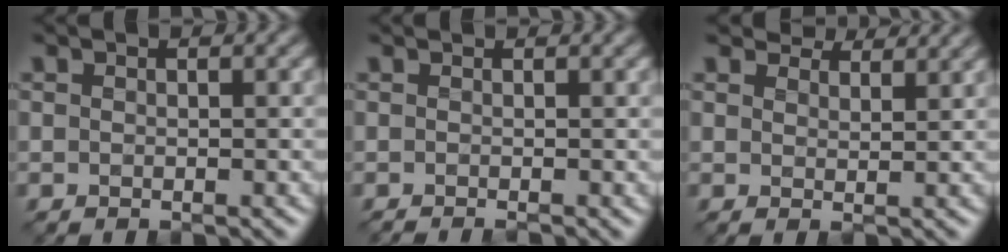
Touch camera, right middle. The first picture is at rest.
{"total": 1.4, "force": [-0.3, 0.4, 1.3], "torque": [-0.008, -0.006, -0.014]}
{"total": 4.4, "force": [4.0, 1.1, 1.3], "torque": [-0.032, 0.003, 0.049]}